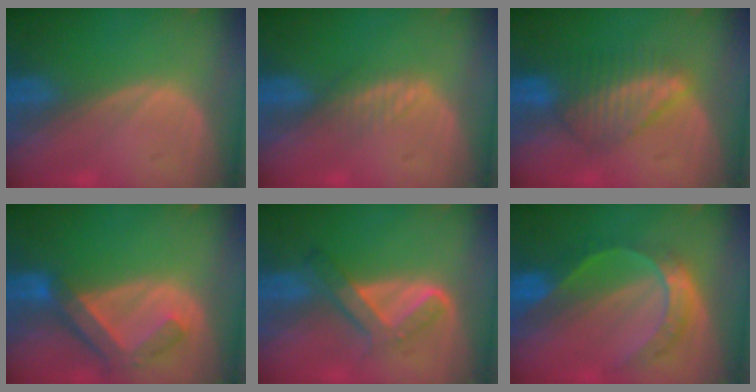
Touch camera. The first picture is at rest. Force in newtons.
{"total": 2.0, "press": 2.0, "slide": 0.2}
{"total": 6.4, "press": 6.4, "slide": 0.1}
{"total": 7.0, "press": 6.1, "slide": 3.4}
{"total": 5.3, "press": 5.1, "slide": 1.4}
{"total": 7.7, "press": 6.4, "slide": 4.4}